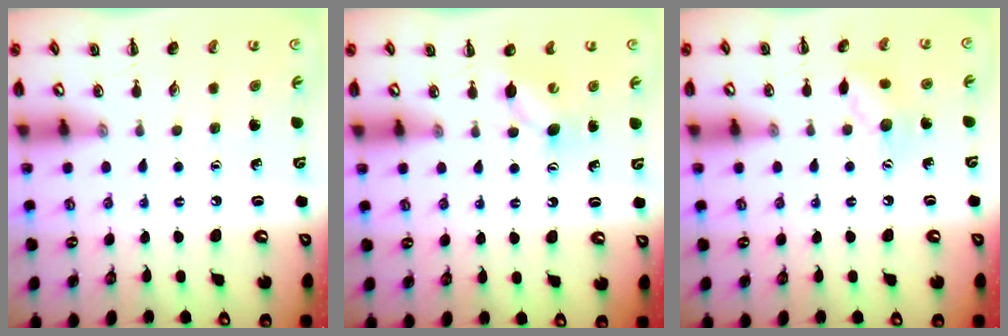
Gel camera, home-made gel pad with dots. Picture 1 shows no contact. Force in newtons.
{"total": 5.2, "press": 5.1, "slide": 1.2}
{"total": 8.3, "press": 8.2, "slide": 0.9}